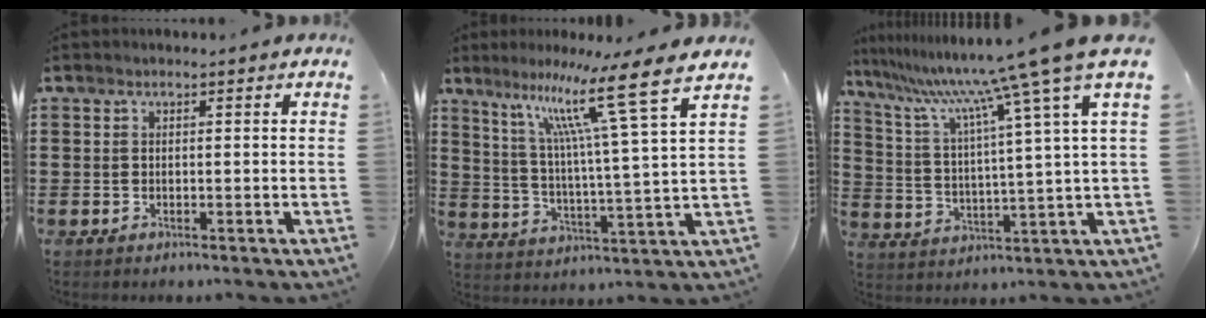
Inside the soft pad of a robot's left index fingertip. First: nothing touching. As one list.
[{"total": 12.3, "force": [8.7, -0.3, 8.8], "torque": [-0.175, -0.052, 0.128]}, {"total": 12.1, "force": [9.4, -1.0, 7.6], "torque": [-0.186, -0.058, 0.145]}]